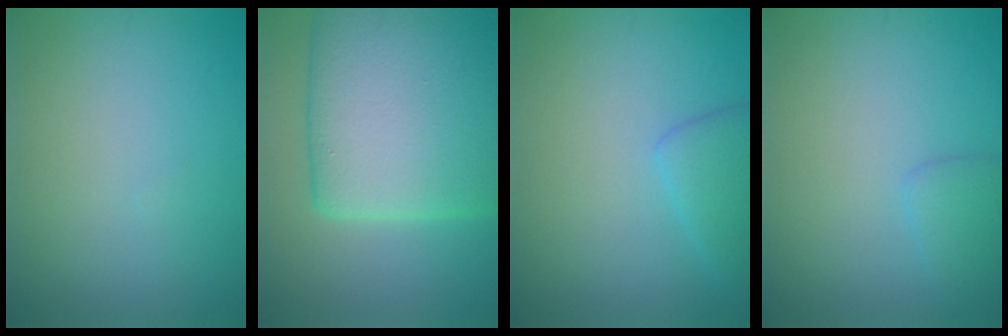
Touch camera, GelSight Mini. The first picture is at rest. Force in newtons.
{"total": 14.6, "press": 14.6, "slide": 0.8}
{"total": 2.5, "press": 2.5, "slide": 0.0}
{"total": 1.6, "press": 1.6, "slide": 0.1}